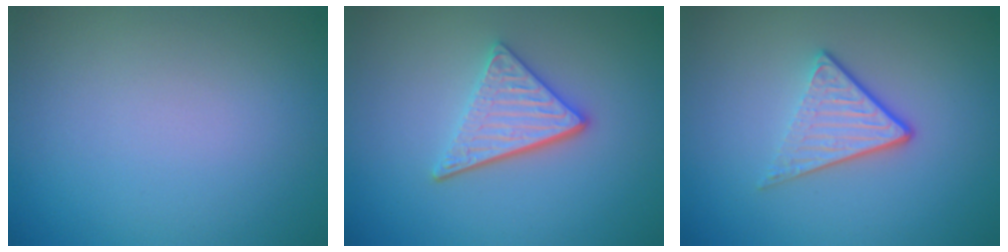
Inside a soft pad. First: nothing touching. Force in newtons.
{"total": 3.8, "press": 3.1, "slide": 2.3}
{"total": 3.6, "press": 2.6, "slide": 2.5}